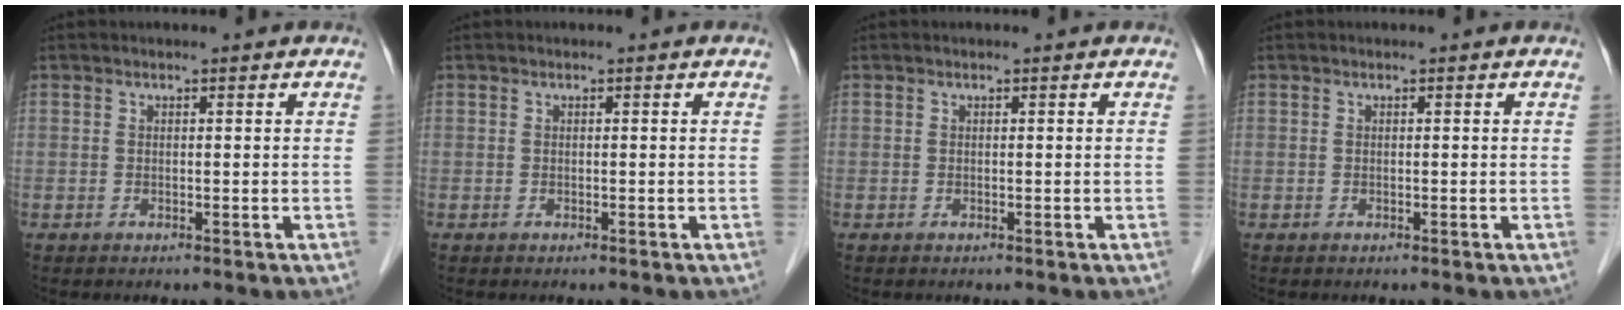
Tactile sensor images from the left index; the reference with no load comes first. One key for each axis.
{"total": 0.0}
{"total": 0.0}
{"total": 0.0}